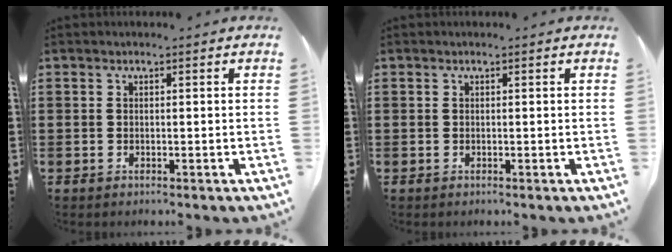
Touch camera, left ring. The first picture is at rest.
{"total": 0.0}